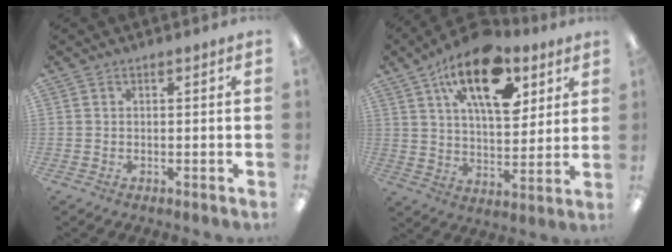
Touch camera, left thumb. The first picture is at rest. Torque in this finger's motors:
{"motor_torque": [1.61, 1.70, 1.39, -1.38, 0.22]}